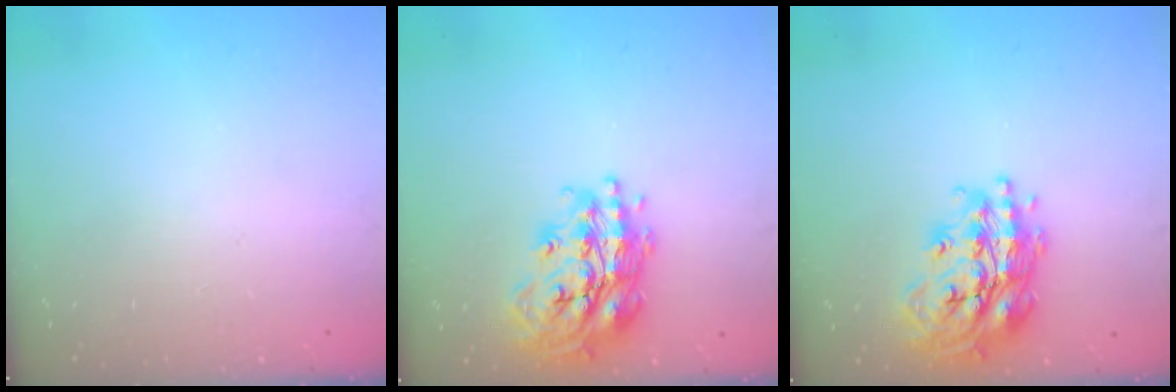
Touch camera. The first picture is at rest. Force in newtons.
{"total": 21.0, "press": 20.9, "slide": 1.5}
{"total": 21.0, "press": 20.9, "slide": 1.5}